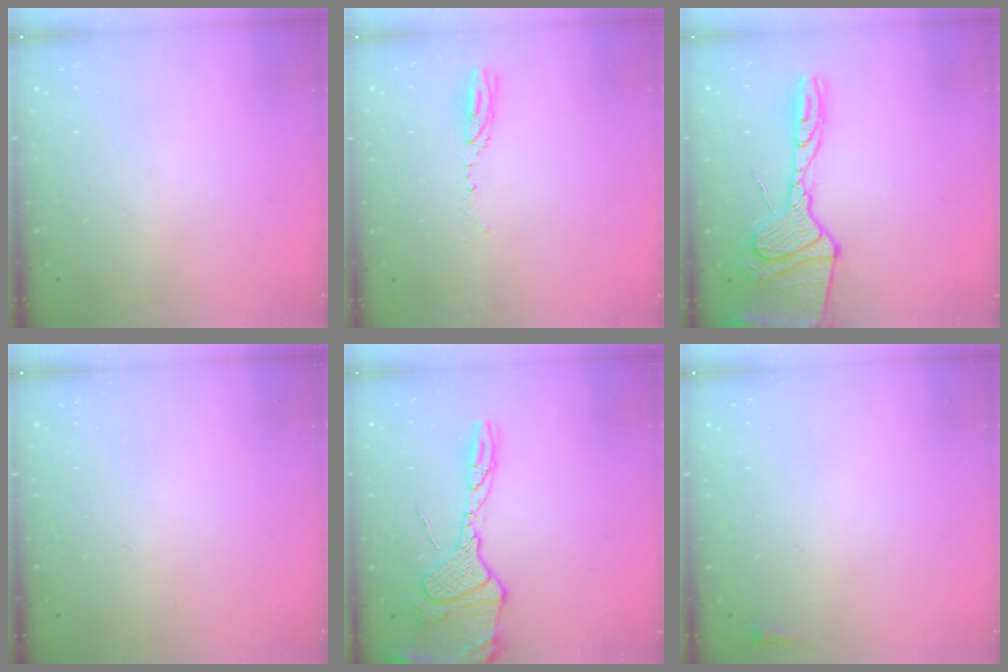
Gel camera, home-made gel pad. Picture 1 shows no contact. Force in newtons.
{"total": 3.6, "press": 3.5, "slide": 0.7}
{"total": 18.9, "press": 18.8, "slide": 1.9}
{"total": 0.0}
{"total": 16.0, "press": 15.9, "slide": 1.6}
{"total": 2.0, "press": 2.0, "slide": 0.5}